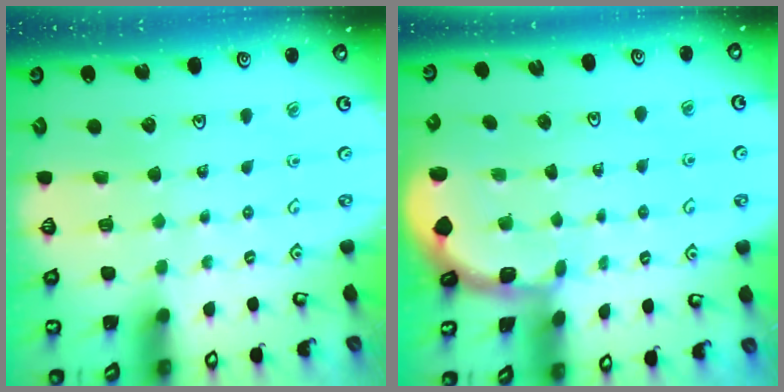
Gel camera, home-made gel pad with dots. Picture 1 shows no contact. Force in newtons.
{"total": 1.6, "press": 1.5, "slide": 0.3}